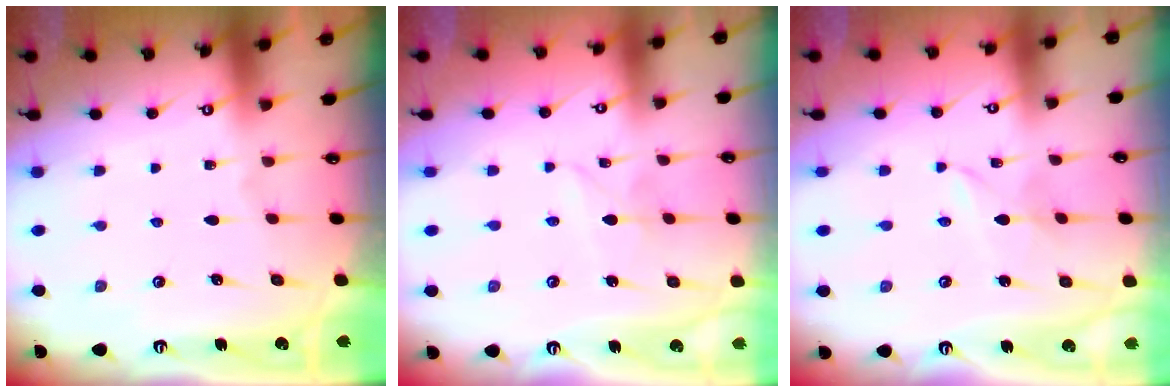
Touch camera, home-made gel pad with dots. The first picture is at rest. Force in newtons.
{"total": 2.3, "press": 2.3, "slide": 0.2}
{"total": 1.1, "press": 1.1, "slide": 0.1}